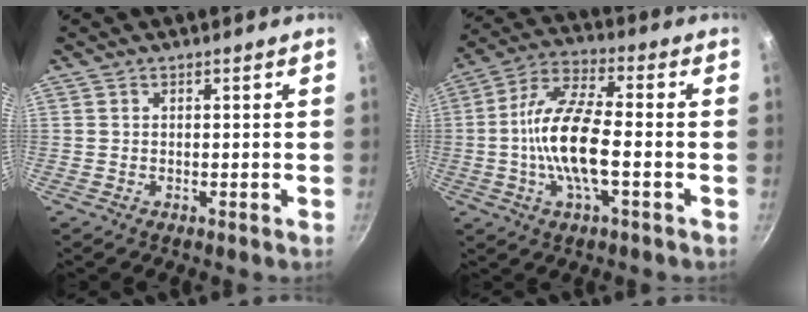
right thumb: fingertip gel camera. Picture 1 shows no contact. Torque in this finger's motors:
{"motor_torque": [2.29, 2.72, 1.61, 0.12, 0.22]}